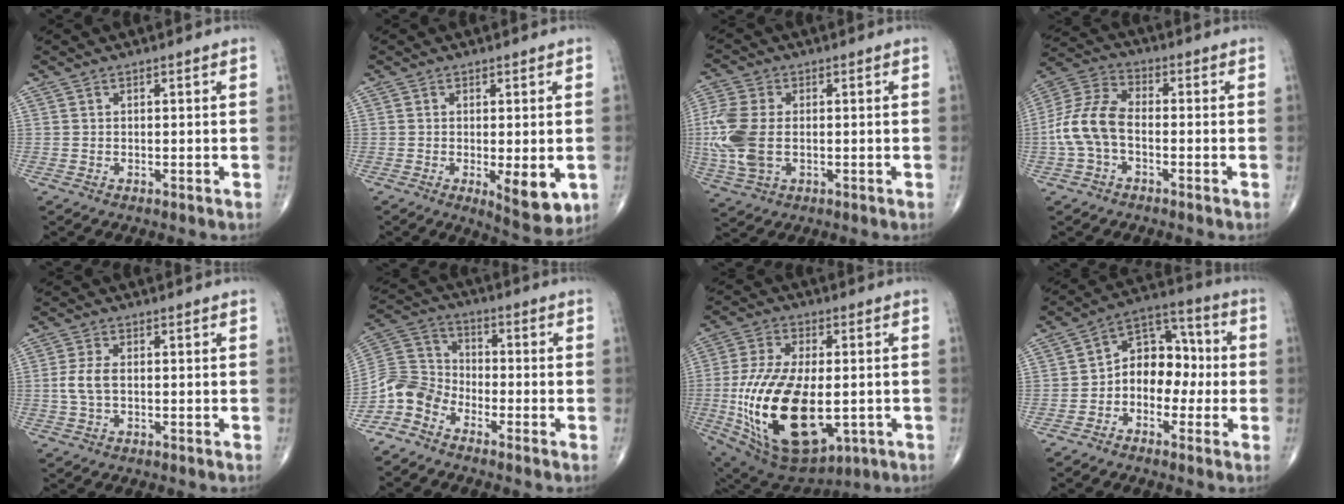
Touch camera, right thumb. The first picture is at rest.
{"total": 7.6, "force": [-1.6, 2.6, 6.9], "torque": [-0.089, -0.020, -0.017]}
{"total": 11.3, "force": [-0.7, 7.0, 8.9], "torque": [-0.227, 0.000, -0.011]}
{"total": 10.4, "force": [-2.0, 6.1, 8.2], "torque": [-0.175, 0.033, -0.049]}
{"total": 4.0, "force": [-0.1, 2.1, 3.4], "torque": [-0.084, 0.006, -0.004]}
{"total": 7.8, "force": [-5.5, 4.8, 2.8], "torque": [-0.051, 0.051, -0.129]}
{"total": 25.5, "force": [-4.2, 13.1, 21.4], "torque": [-0.430, -0.018, -0.043]}
{"total": 10.7, "force": [-1.5, 7.8, 7.1], "torque": [-0.069, 0.046, -0.043]}